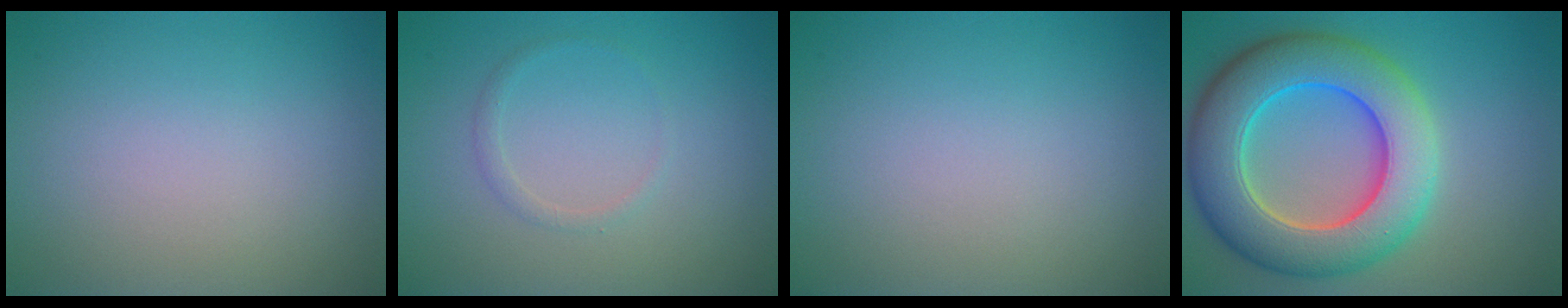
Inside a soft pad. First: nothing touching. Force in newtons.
{"total": 0.9, "press": 0.9, "slide": 0.0}
{"total": 0.0}
{"total": 10.6, "press": 10.6, "slide": 0.2}